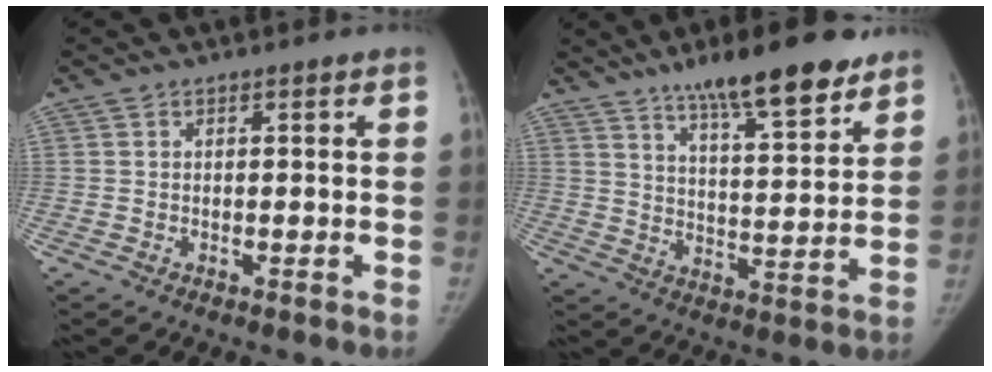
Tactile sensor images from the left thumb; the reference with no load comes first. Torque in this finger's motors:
{"motor_torque": [0.13, 0.06, 0.55, -0.49, 0.07]}